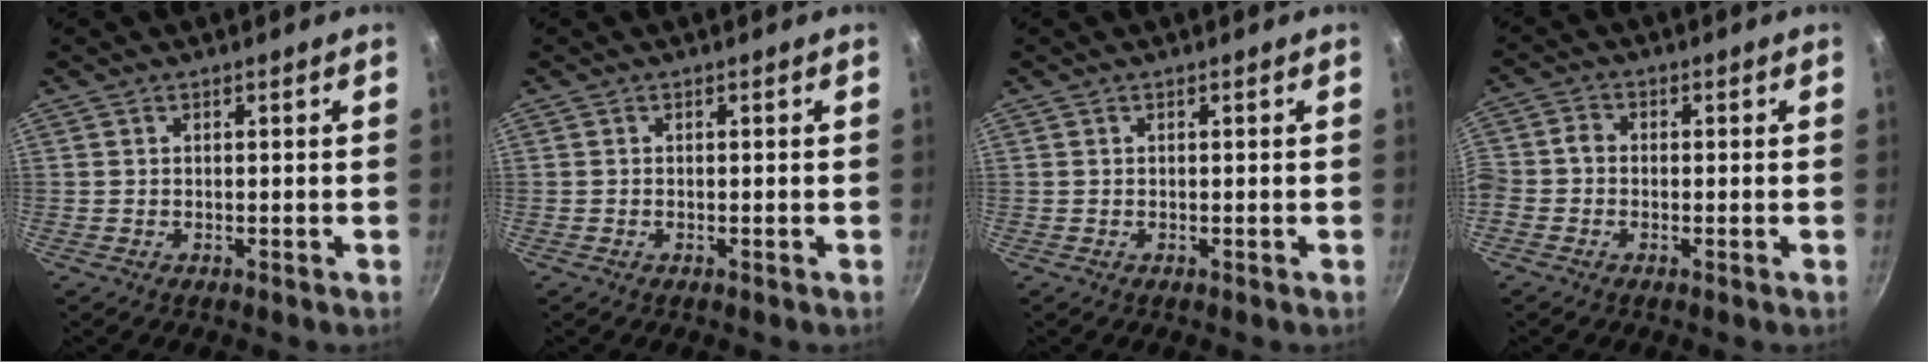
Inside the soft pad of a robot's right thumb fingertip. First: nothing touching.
{"total": 0.0}
{"total": 0.0}
{"total": 3.6, "force": [-1.2, 2.8, 1.9], "torque": [-0.043, 0.017, -0.037]}